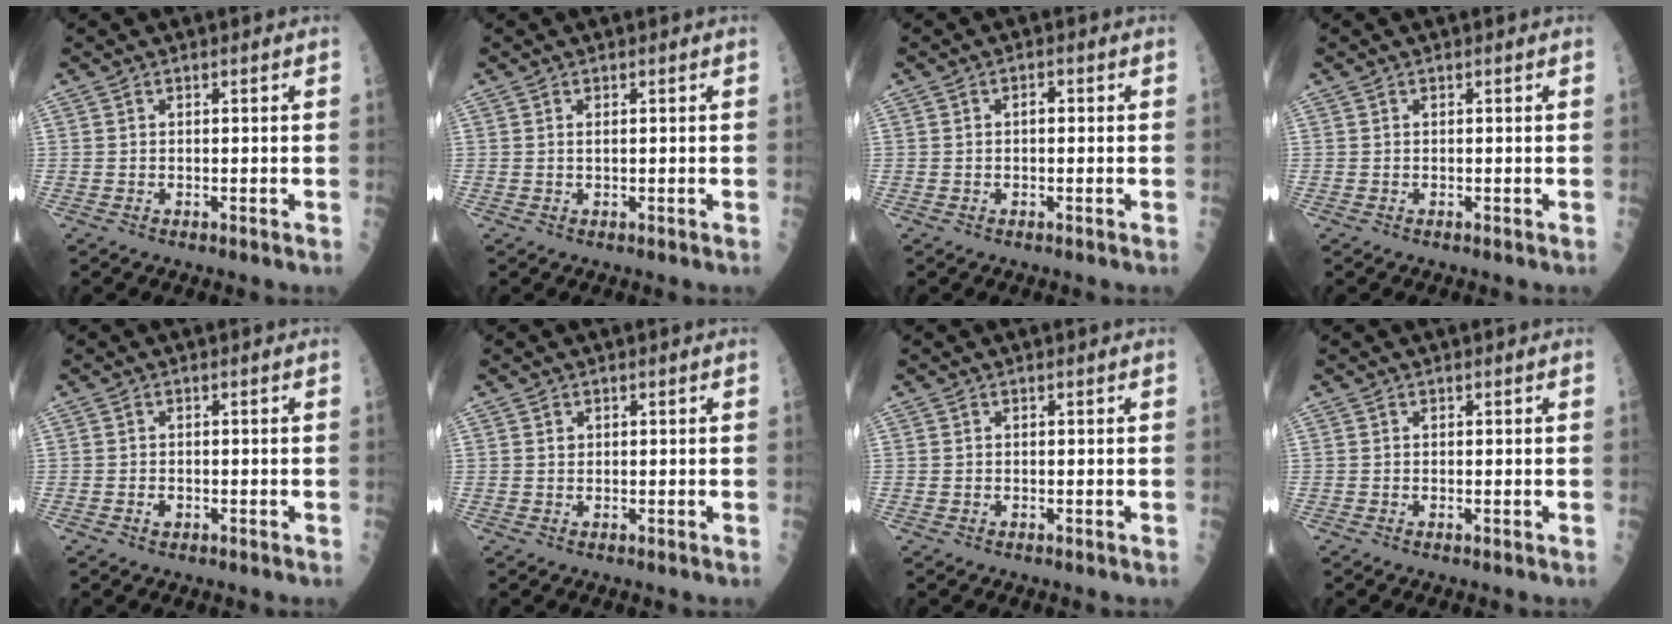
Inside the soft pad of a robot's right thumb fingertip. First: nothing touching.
{"total": 0.5, "force": [0.1, 0.1, 0.5], "torque": [-0.011, -0.001, 0.002]}
{"total": 1.6, "force": [0.1, 0.9, 1.4], "torque": [-0.019, 0.005, 0.001]}
{"total": 0.0}
{"total": 1.1, "force": [-0.4, 0.8, 0.5], "torque": [-0.001, 0.004, -0.006]}
{"total": 0.9, "force": [0.4, 0.7, 0.4], "torque": [0.001, 0.000, 0.008]}
{"total": 0.0}
{"total": 0.0}